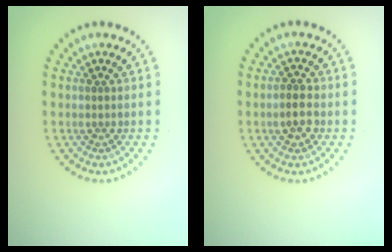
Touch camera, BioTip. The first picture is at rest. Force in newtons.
{"total": 2.4, "press": 2.3, "slide": 0.5}